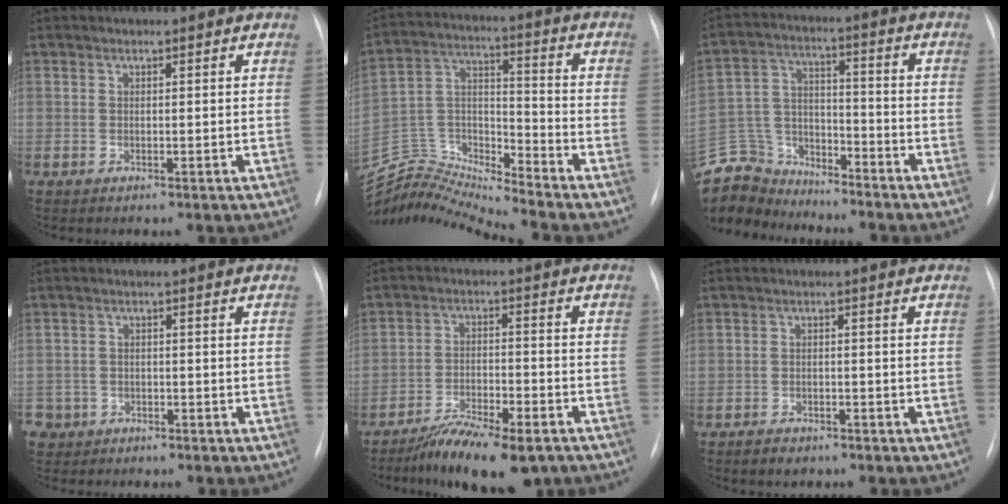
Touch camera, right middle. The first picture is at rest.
{"total": 14.5, "force": [-14.4, -1.7, 0.8], "torque": [-0.016, 0.046, -0.273]}
{"total": 12.8, "force": [-12.0, 4.1, 0.9], "torque": [-0.024, 0.033, -0.226]}
{"total": 4.4, "force": [-2.8, 3.4, -0.3], "torque": [0.003, 0.008, -0.049]}
{"total": 11.3, "force": [-8.5, 3.0, 6.8], "torque": [-0.107, -0.013, -0.140]}
{"total": 2.5, "force": [-1.9, 1.4, 0.7], "torque": [-0.017, 0.001, -0.025]}